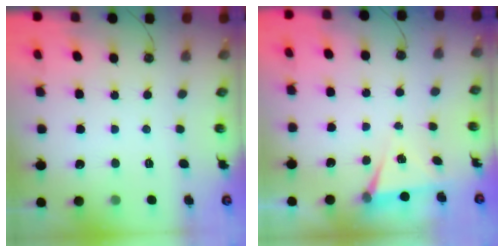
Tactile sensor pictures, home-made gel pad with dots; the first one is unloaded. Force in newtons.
{"total": 5.0, "press": 2.2, "slide": 4.5}